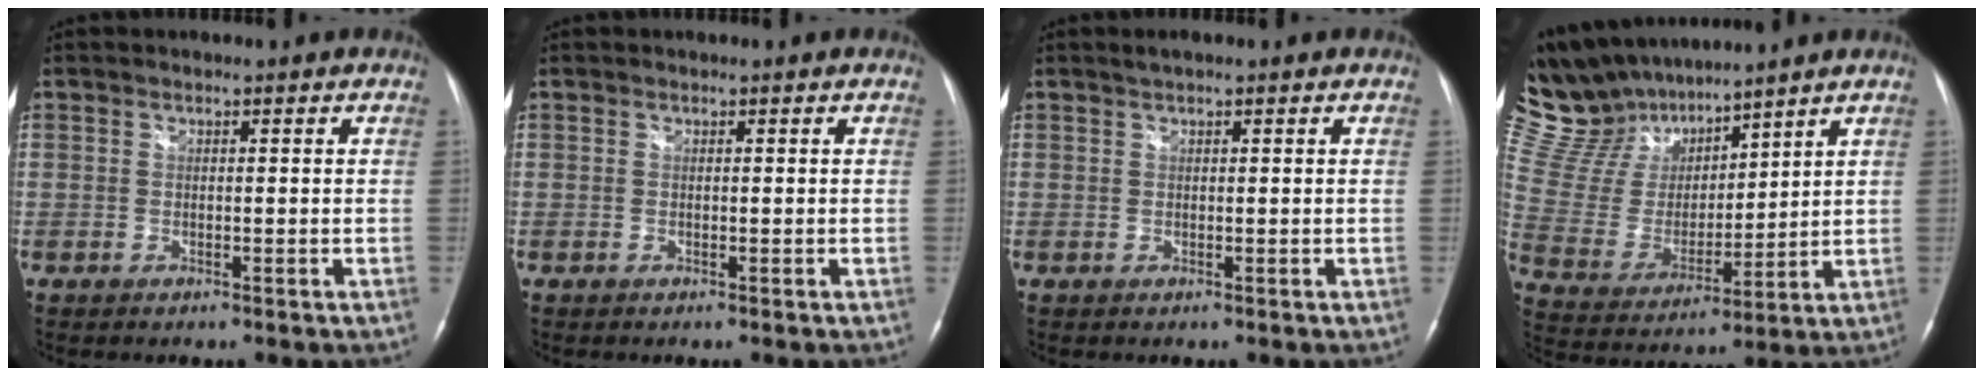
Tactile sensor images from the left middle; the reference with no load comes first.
{"total": 0.0}
{"total": 1.2, "force": [0.9, 0.1, 0.8], "torque": [-0.018, 0.012, 0.016]}
{"total": 17.2, "force": [15.2, 5.7, 5.7], "torque": [-0.127, 0.029, 0.303]}